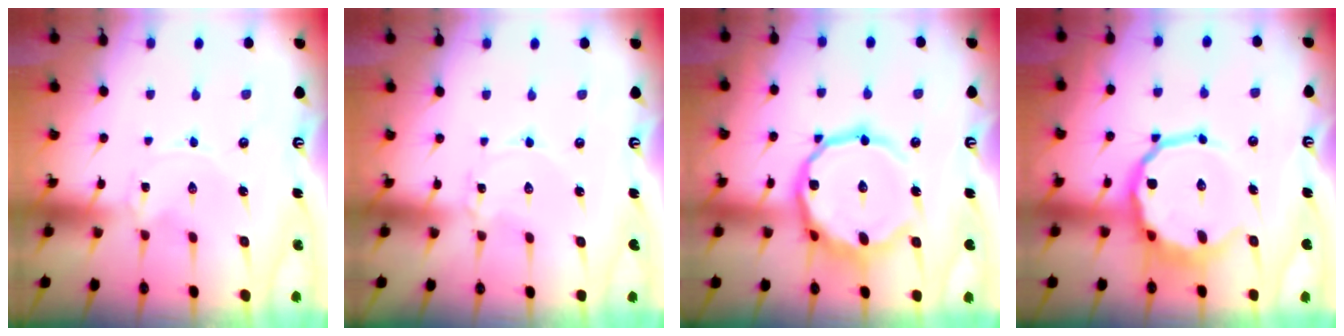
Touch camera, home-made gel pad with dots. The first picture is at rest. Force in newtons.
{"total": 1.2, "press": 1.2, "slide": 0.1}
{"total": 17.1, "press": 17.0, "slide": 1.9}
{"total": 13.5, "press": 13.0, "slide": 3.8}